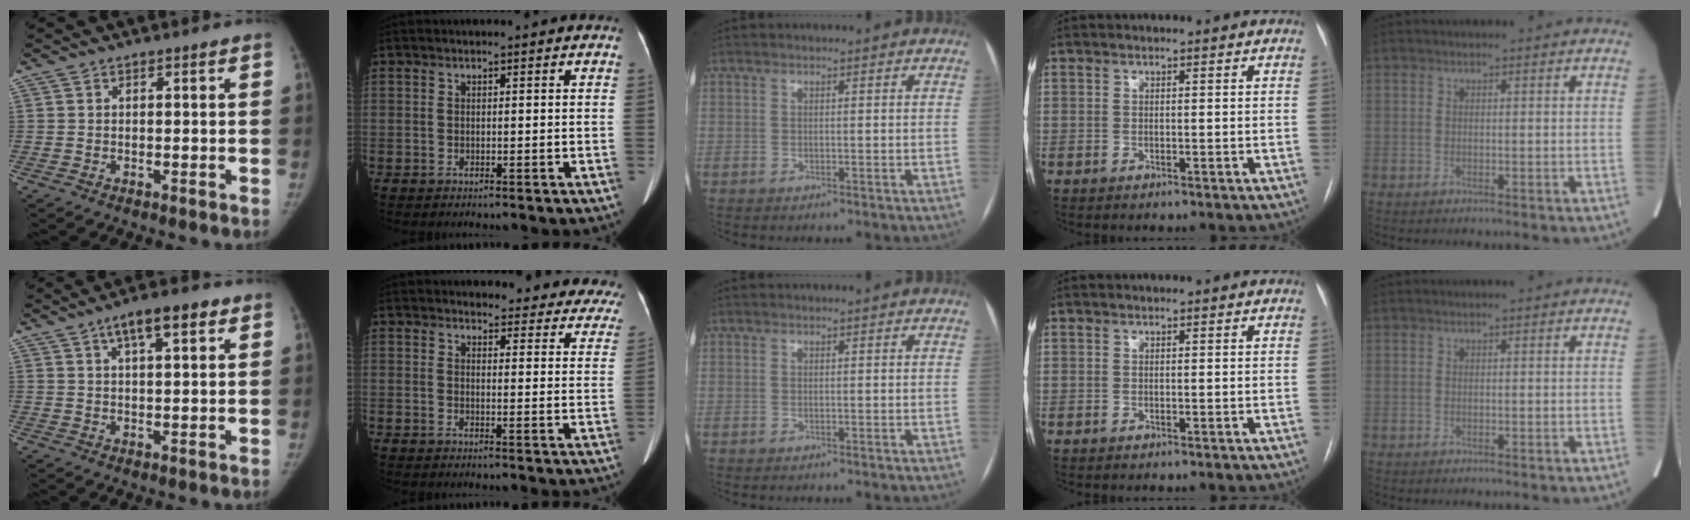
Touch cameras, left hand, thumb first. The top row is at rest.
{"thumb": {"total": 7.4, "force": [3.7, 2.5, 5.9], "torque": [-0.080, 0.000, 0.055]}, "index": {"total": 18.6, "force": [17.8, 4.5, 3.4], "torque": [0.000, -0.069, 0.171]}}